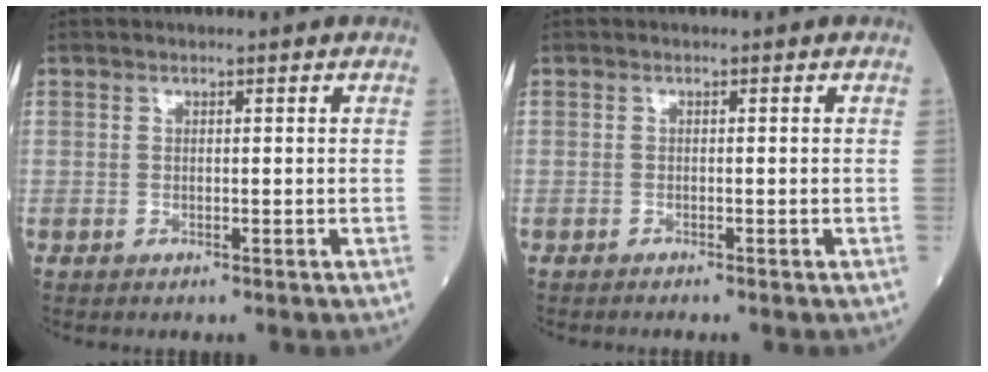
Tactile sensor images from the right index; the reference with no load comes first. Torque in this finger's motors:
{"motor_torque": [-0.02, -0.12, 0.05, 0.01]}